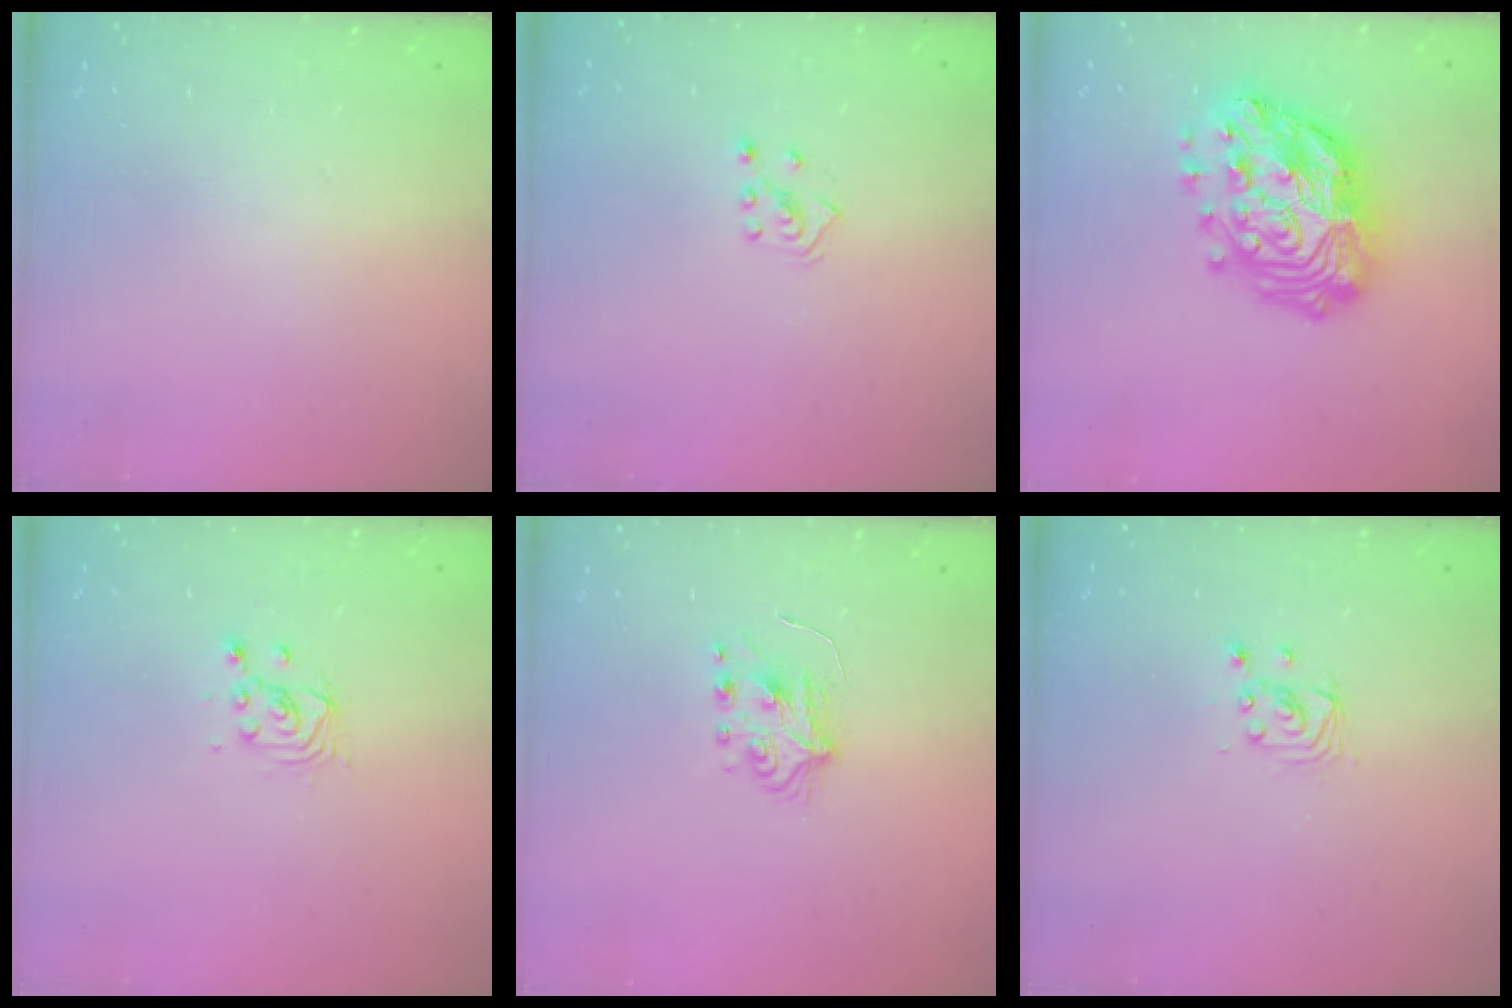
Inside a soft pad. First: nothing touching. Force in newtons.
{"total": 2.8, "press": 2.7, "slide": 0.5}
{"total": 21.7, "press": 21.5, "slide": 2.2}
{"total": 2.6, "press": 2.6, "slide": 0.1}
{"total": 5.9, "press": 5.8, "slide": 0.7}
{"total": 2.8, "press": 2.8, "slide": 0.1}